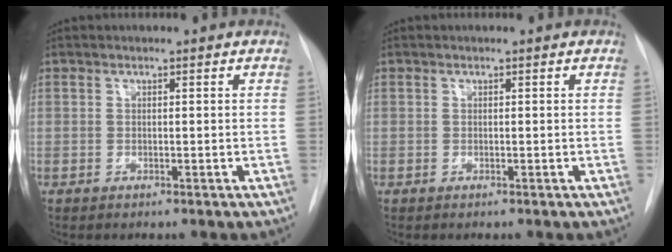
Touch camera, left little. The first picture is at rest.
{"total": 0.0}